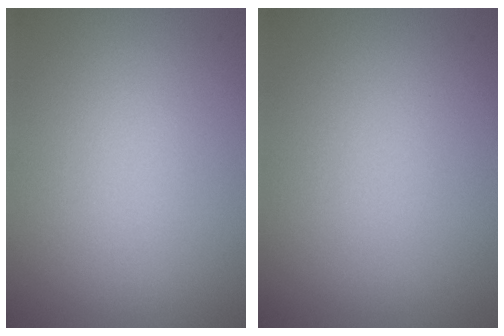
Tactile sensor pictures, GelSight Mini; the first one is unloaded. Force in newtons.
{"total": 0.0}